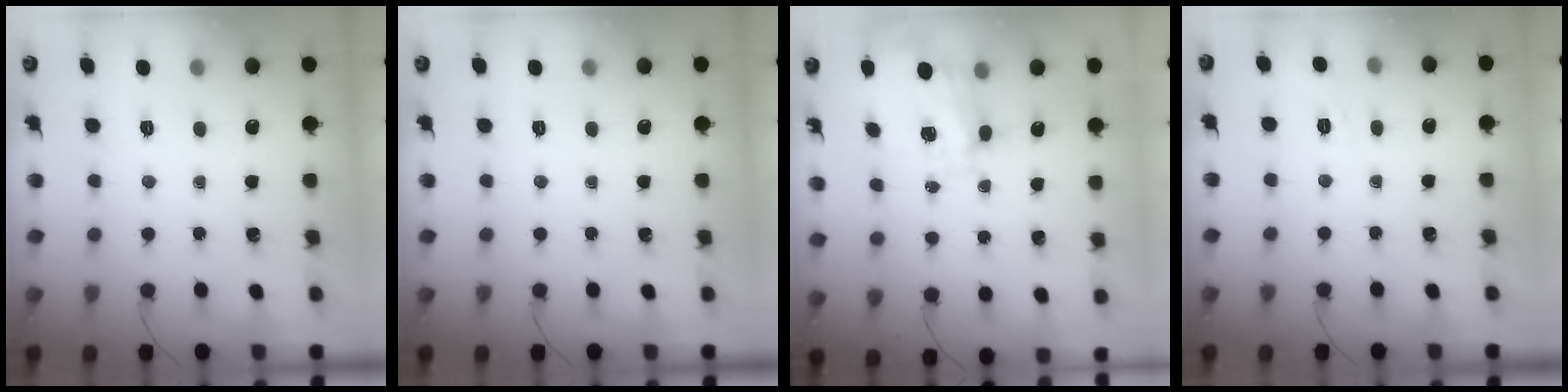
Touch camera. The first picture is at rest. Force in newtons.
{"total": 0.0}
{"total": 3.5, "press": 3.4, "slide": 1.0}
{"total": 2.7, "press": 2.1, "slide": 1.6}